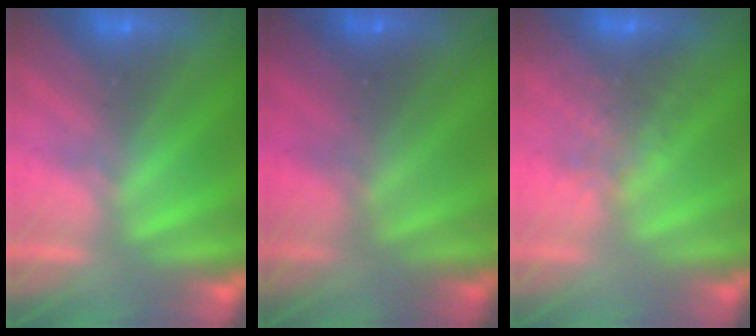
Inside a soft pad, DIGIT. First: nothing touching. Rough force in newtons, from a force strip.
{"total": 1.8}
{"total": 3.8}